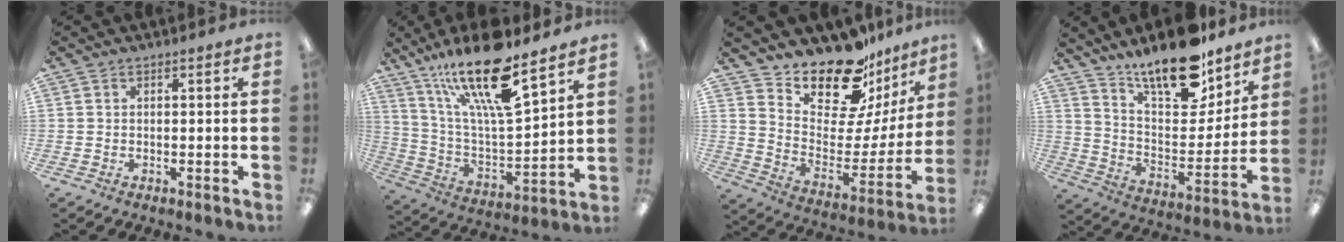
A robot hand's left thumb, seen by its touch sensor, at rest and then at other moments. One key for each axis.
{"total": 21.3, "fx": 14.7, "fy": 5.7, "fz": 14.3, "tx": -0.259, "ty": -0.089, "tz": 0.244}
{"total": 19.2, "fx": 16.3, "fy": 6.9, "fz": 7.3, "tx": -0.121, "ty": -0.134, "tz": 0.284}
{"total": 18.4, "fx": 15.2, "fy": 6.0, "fz": 8.5, "tx": -0.143, "ty": -0.109, "tz": 0.262}